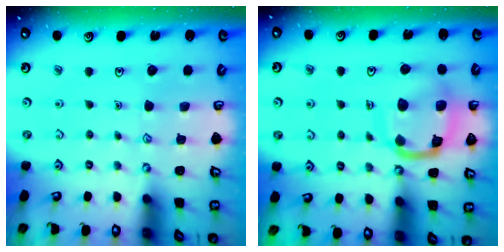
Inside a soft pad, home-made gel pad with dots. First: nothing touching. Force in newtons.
{"total": 14.3, "press": 14.2, "slide": 1.5}